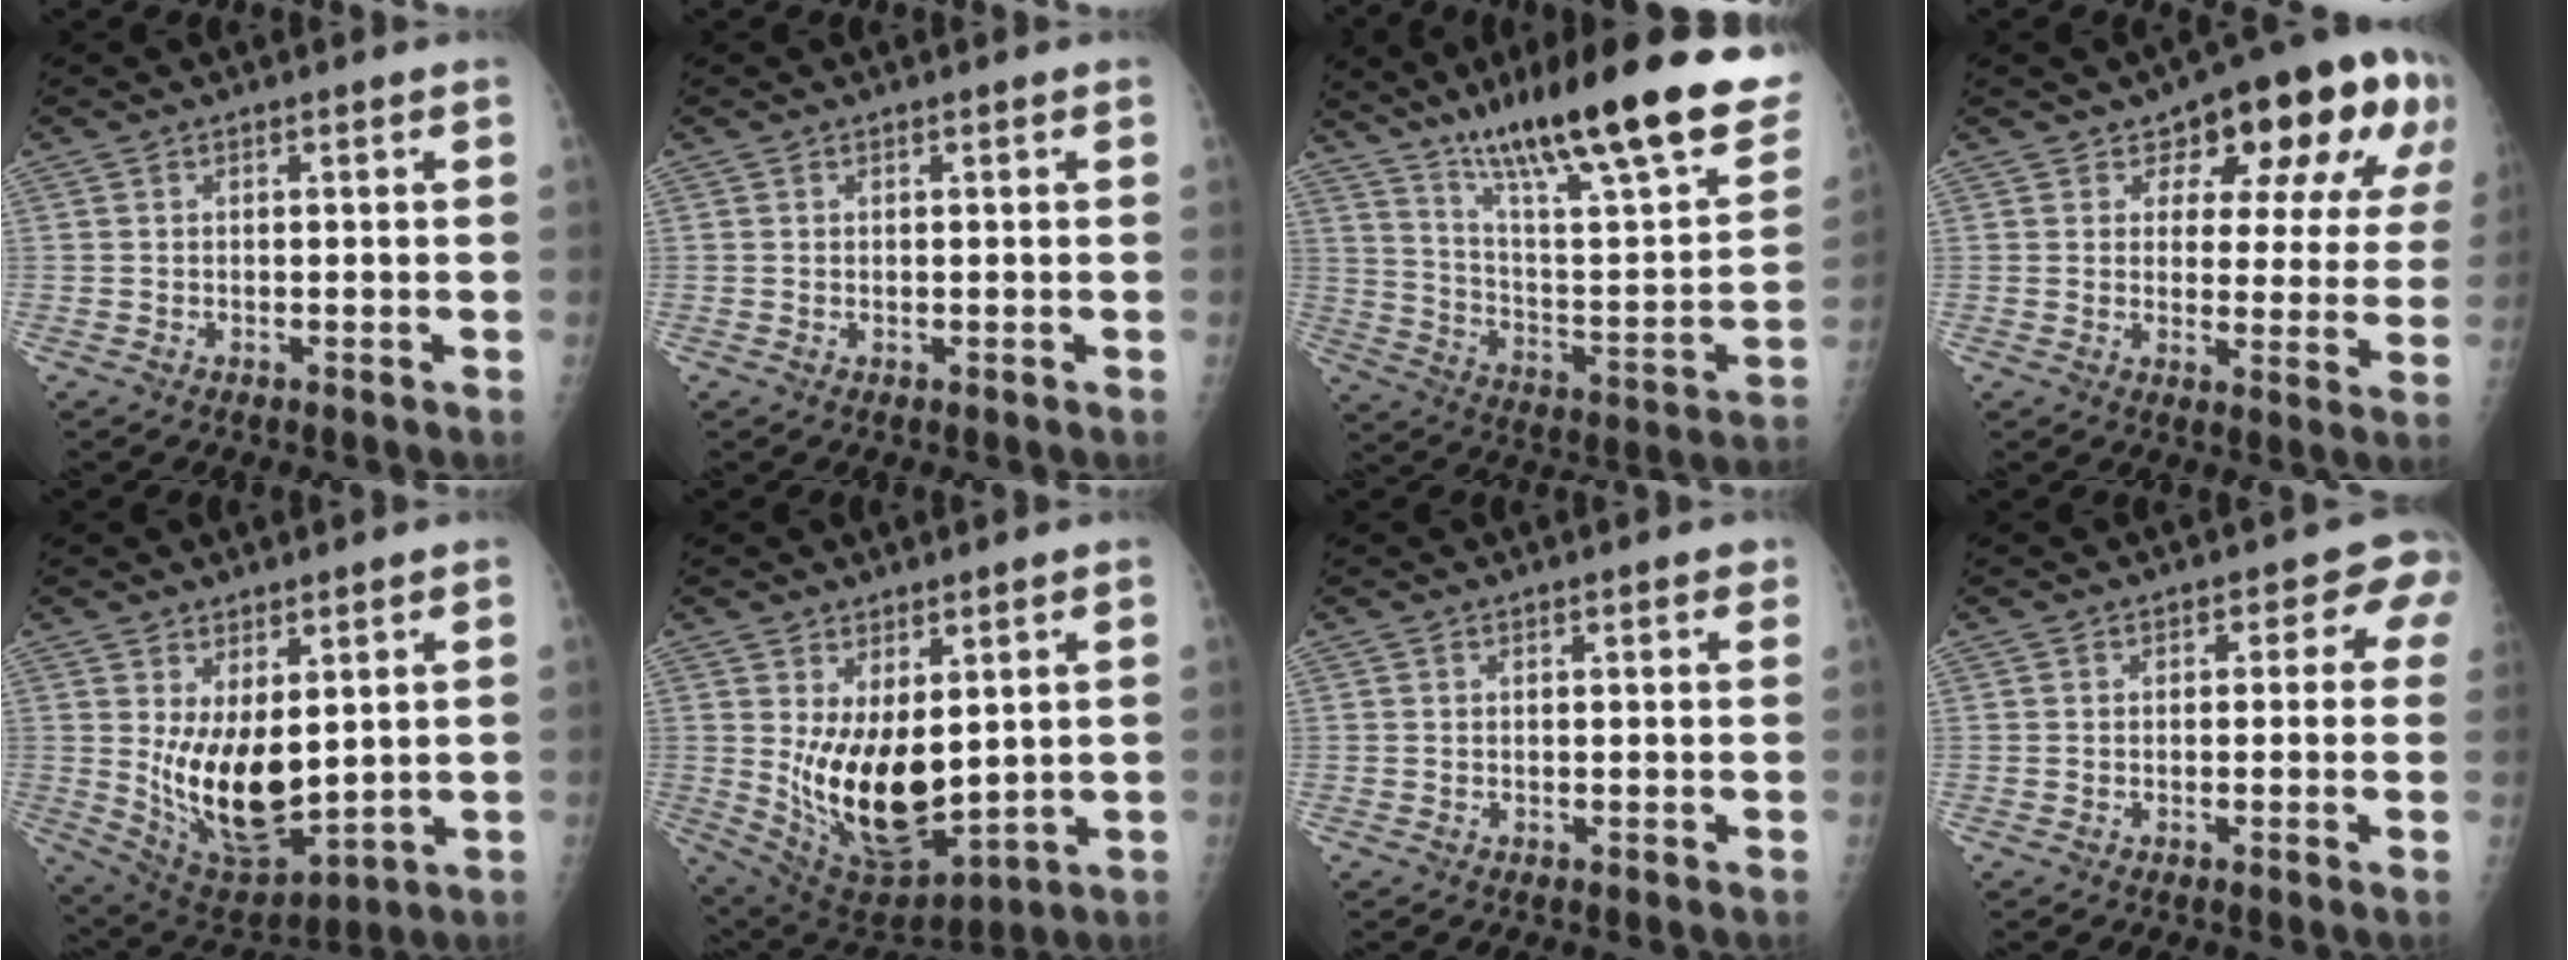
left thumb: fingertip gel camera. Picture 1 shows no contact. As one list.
[{"total": 0.0}, {"total": 31.6, "force": [21.3, 5.9, 22.5], "torque": [-0.317, -0.064, 0.324]}, {"total": 17.6, "force": [8.8, 8.7, 12.6], "torque": [-0.112, -0.011, 0.113]}, {"total": 13.7, "force": [2.0, 7.1, 11.5], "torque": [-0.172, -0.038, 0.062]}, {"total": 15.1, "force": [2.0, 8.1, 12.6], "torque": [-0.191, -0.040, 0.065]}, {"total": 1.4, "force": [1.0, 0.5, 0.8], "torque": [-0.006, 0.000, 0.009]}, {"total": 3.5, "force": [1.0, 2.6, 2.1], "torque": [0.018, 0.006, -0.004]}]